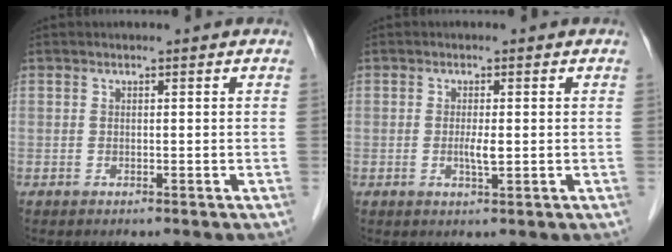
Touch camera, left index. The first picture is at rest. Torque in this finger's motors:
{"motor_torque": [0.20, 0.11, 0.06, 0.04]}